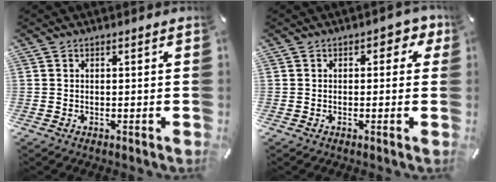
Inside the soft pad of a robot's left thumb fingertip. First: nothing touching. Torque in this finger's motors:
{"motor_torque": [0.53, 0.37, 0.33, -0.13, 0.00]}